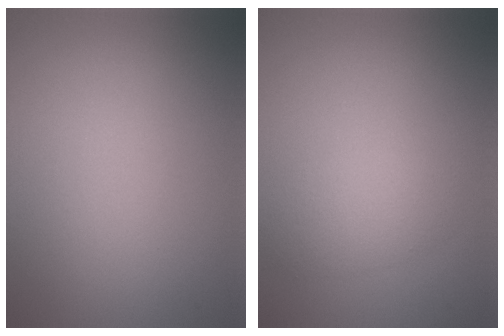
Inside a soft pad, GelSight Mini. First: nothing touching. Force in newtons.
{"total": 2.4, "press": 2.4, "slide": 0.0}